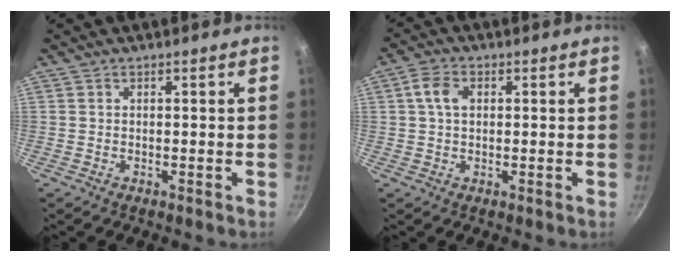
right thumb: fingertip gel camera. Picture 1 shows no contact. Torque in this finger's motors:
{"motor_torque": [-0.64, 0.71, 0.52, -0.34, 0.02]}